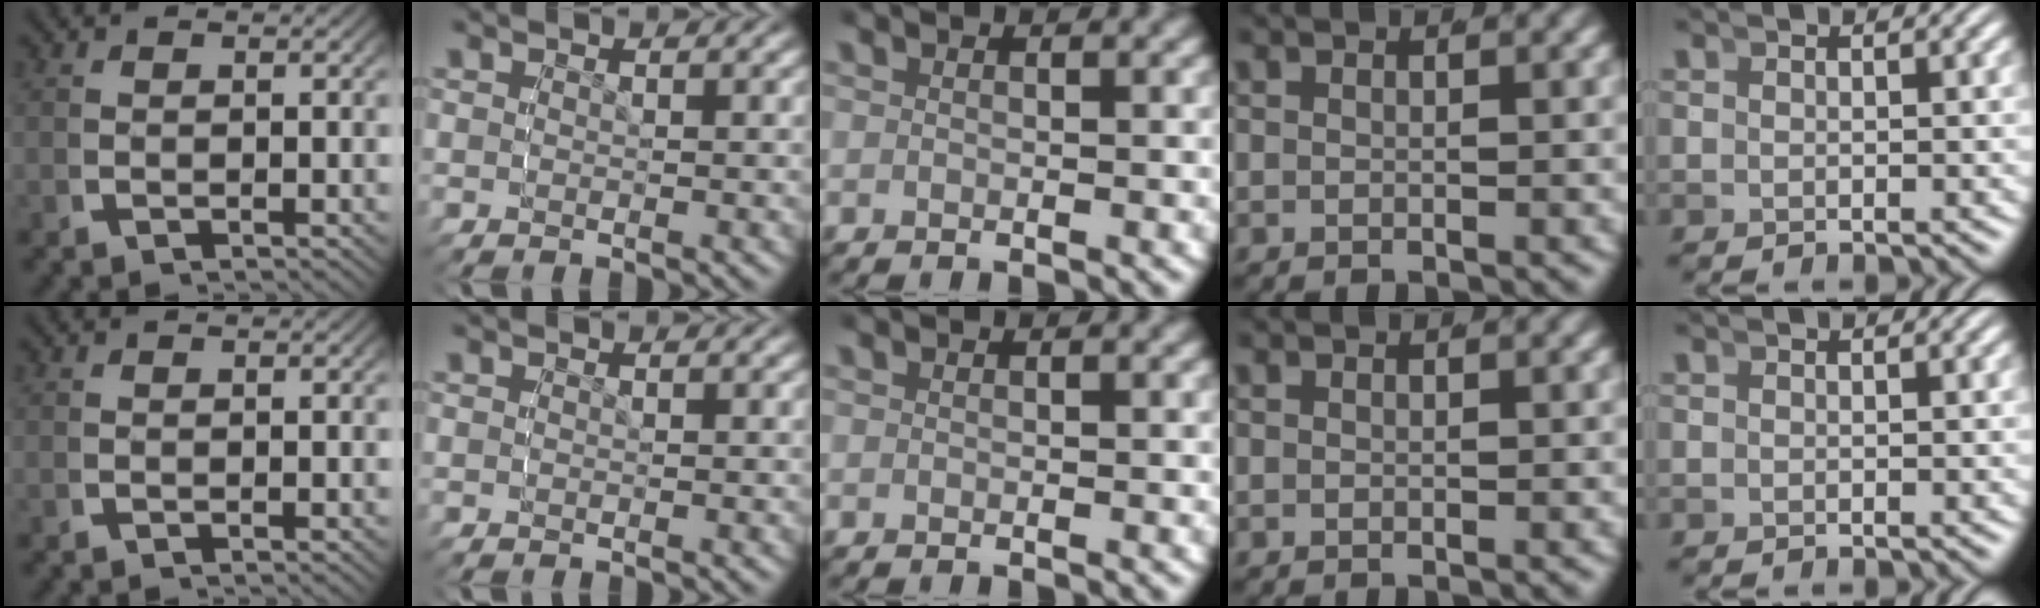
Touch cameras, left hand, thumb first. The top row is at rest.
{}